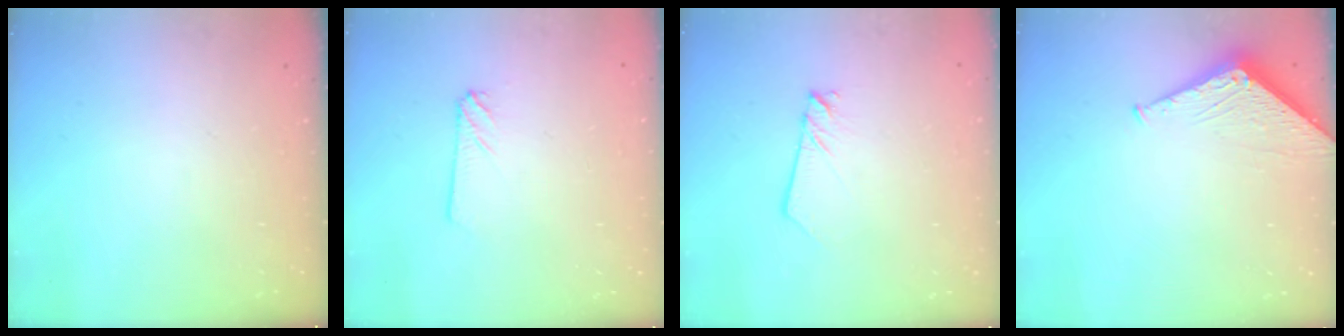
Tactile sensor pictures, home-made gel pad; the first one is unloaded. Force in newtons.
{"total": 2.4, "press": 2.4, "slide": 0.2}
{"total": 2.5, "press": 2.5, "slide": 0.1}
{"total": 3.5, "press": 3.4, "slide": 0.3}